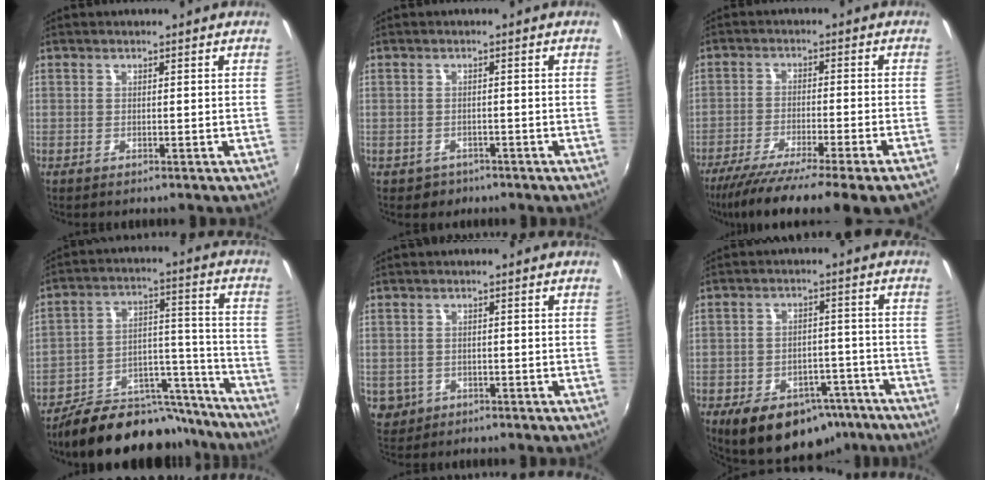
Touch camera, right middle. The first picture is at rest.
{"total": 2.9, "force": [-1.6, 2.4, 0.6], "torque": [-0.019, -0.003, -0.020]}
{"total": 17.0, "force": [-14.0, -0.6, 9.7], "torque": [-0.167, -0.060, -0.209]}
{"total": 19.7, "force": [-17.1, 7.6, 6.2], "torque": [-0.096, 0.050, -0.233]}
{"total": 4.8, "force": [-1.2, 4.4, 1.5], "torque": [-0.043, -0.003, -0.009]}
{"total": 16.1, "force": [-10.5, 9.5, 7.7], "torque": [-0.146, 0.017, -0.124]}